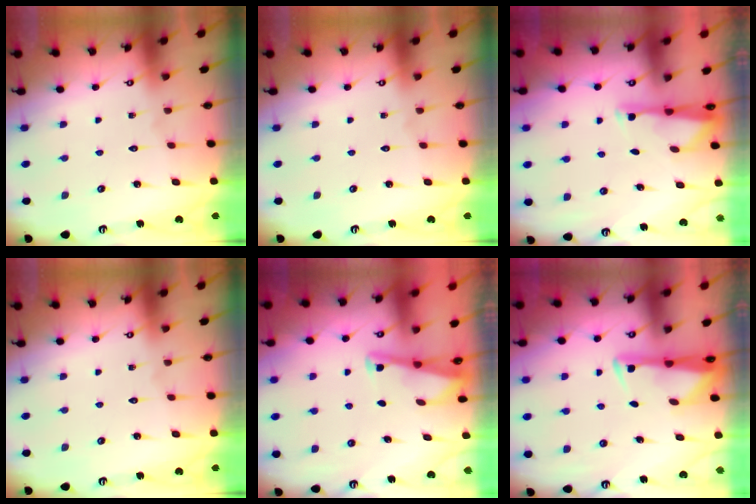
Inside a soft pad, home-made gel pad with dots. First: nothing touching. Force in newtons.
{"total": 0.0}
{"total": 2.9, "press": 2.8, "slide": 0.6}
{"total": 0.0}
{"total": 3.0, "press": 3.0, "slide": 0.3}
{"total": 3.4, "press": 3.3, "slide": 0.9}